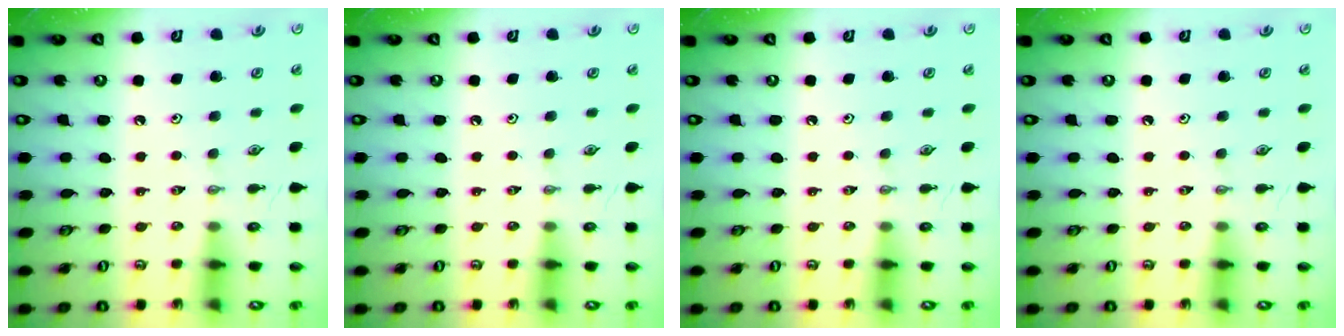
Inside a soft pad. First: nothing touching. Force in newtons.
{"total": 0.0}
{"total": 0.0}
{"total": 0.0}